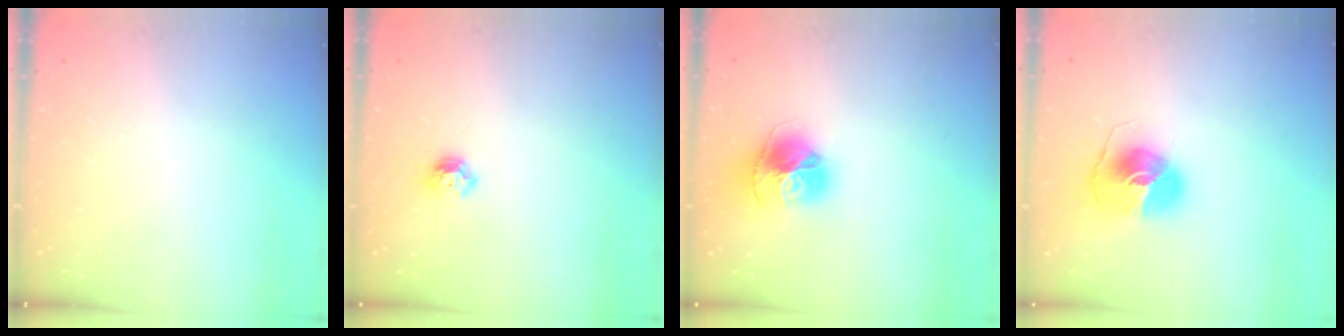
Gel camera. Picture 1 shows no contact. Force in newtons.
{"total": 6.6, "press": 6.6, "slide": 1.0}
{"total": 15.6, "press": 15.5, "slide": 1.6}
{"total": 8.2, "press": 8.1, "slide": 1.0}